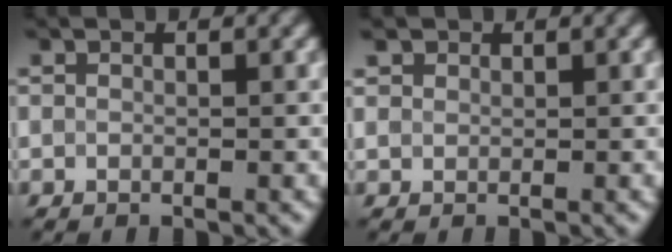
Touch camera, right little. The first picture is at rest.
{"total": 1.3, "force": [0.9, 0.9, 0.4], "torque": [-0.015, 0.003, 0.013]}